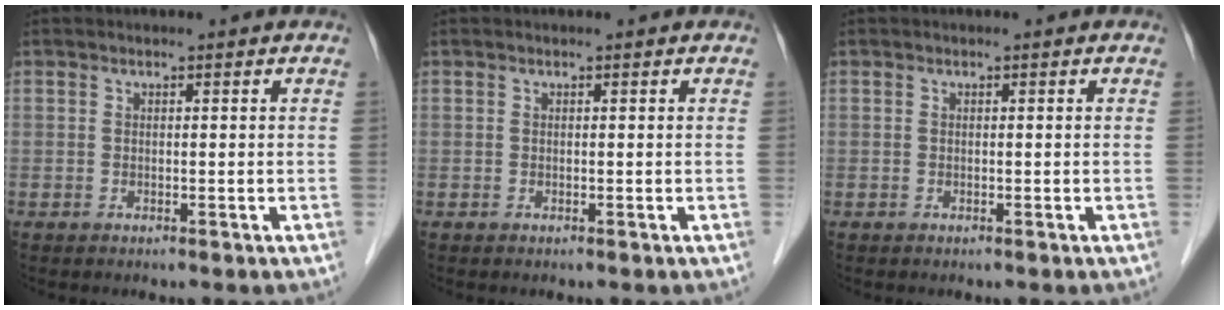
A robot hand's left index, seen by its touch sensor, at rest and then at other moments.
{"total": 0.0}
{"total": 0.0}